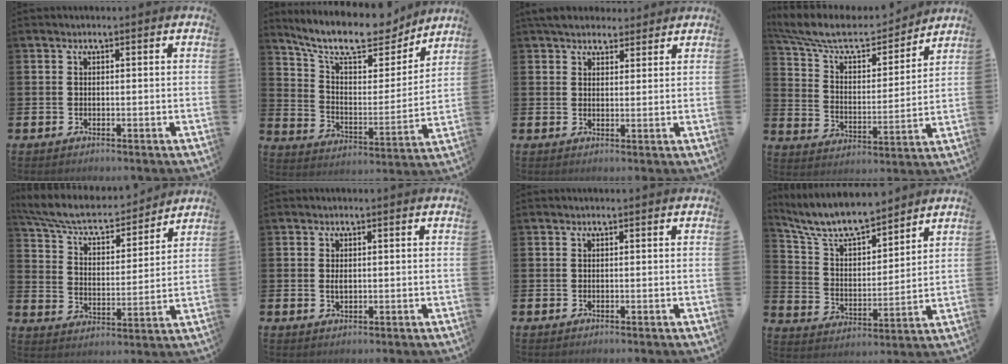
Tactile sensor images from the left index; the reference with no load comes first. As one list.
[{"total": 12.3, "force": [10.6, 3.6, 5.1], "torque": [-0.123, -0.069, 0.182]}, {"total": 4.6, "force": [4.1, 1.9, 0.6], "torque": [-0.017, -0.011, 0.076]}, {"total": 9.7, "force": [8.4, 3.1, 3.6], "torque": [-0.109, -0.055, 0.143]}, {"total": 7.6, "force": [6.8, 2.1, 2.7], "torque": [-0.091, -0.049, 0.116]}, {"total": 1.2, "force": [0.2, 0.7, 1.0], "torque": [-0.008, 0.000, -0.001]}, {"total": 0.0}, {"total": 8.7, "force": [8.0, 2.0, 3.0], "torque": [-0.096, -0.050, 0.142]}]